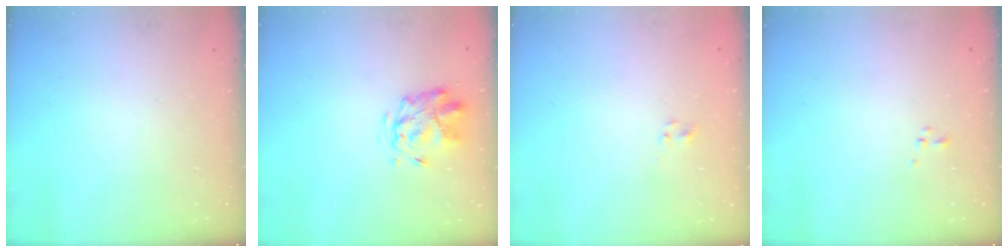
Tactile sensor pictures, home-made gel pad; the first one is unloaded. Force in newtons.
{"total": 2.9, "press": 2.5, "slide": 1.5}
{"total": 1.3, "press": 1.1, "slide": 0.8}
{"total": 0.0}